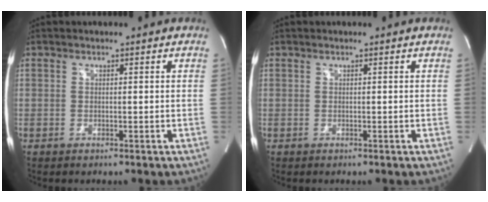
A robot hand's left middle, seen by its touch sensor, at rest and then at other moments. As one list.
[{"total": 0.0}]